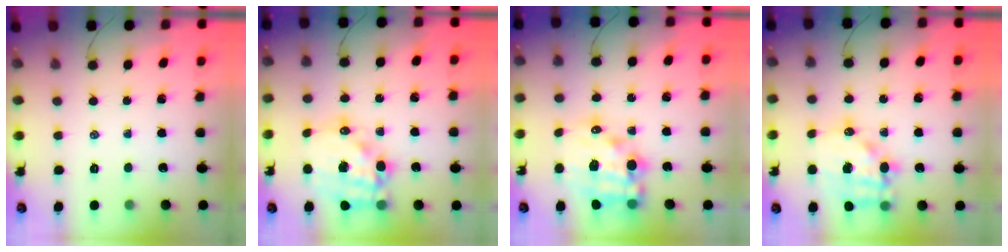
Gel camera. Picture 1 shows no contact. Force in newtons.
{"total": 16.8, "press": 16.4, "slide": 3.7}
{"total": 13.3, "press": 12.9, "slide": 3.2}
{"total": 14.5, "press": 14.2, "slide": 2.9}